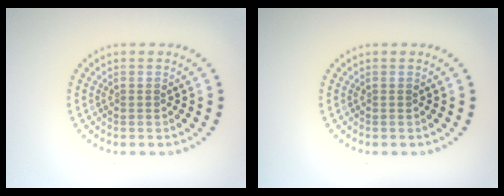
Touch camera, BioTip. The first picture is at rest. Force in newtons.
{"total": 0.0}